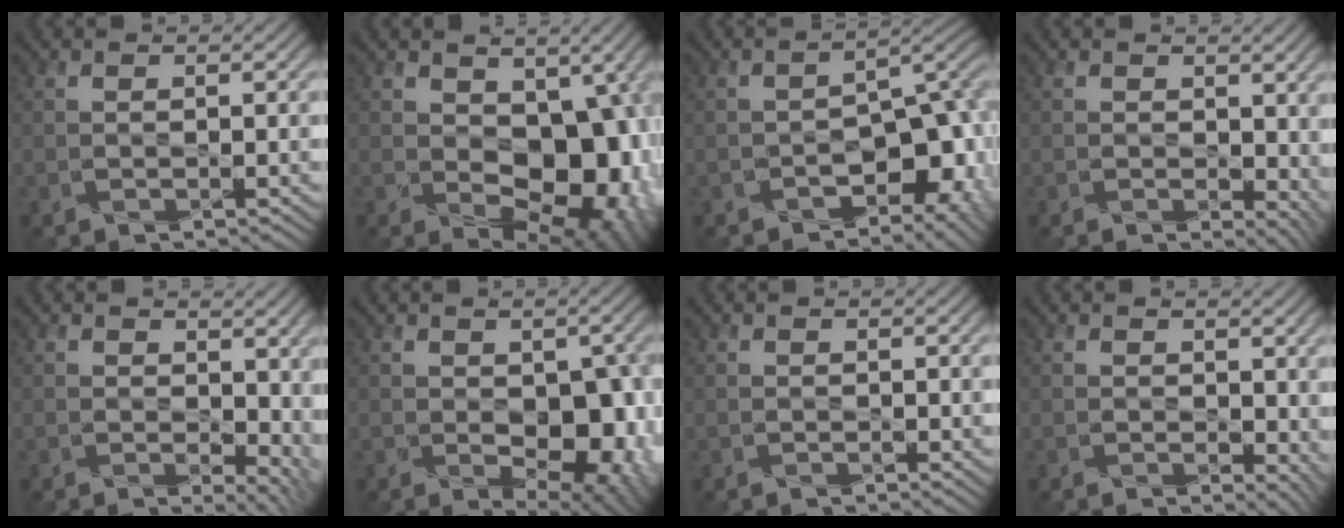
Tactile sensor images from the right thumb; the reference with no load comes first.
{"total": 11.3, "force": [0.0, 7.4, 8.5], "torque": [-0.123, -0.021, 0.012]}
{"total": 9.9, "force": [-4.7, 6.0, 6.3], "torque": [-0.076, -0.028, -0.074]}
{"total": 5.5, "force": [0.5, 3.8, 3.9], "torque": [-0.049, -0.019, 0.021]}
{"total": 8.1, "force": [0.8, 5.5, 5.9], "torque": [-0.080, -0.028, 0.039]}
{"total": 10.3, "force": [-2.1, 6.0, 8.1], "torque": [-0.108, -0.041, -0.010]}
{"total": 0.5, "force": [0.0, 0.4, 0.3], "torque": [-0.006, 0.000, 0.001]}
{"total": 4.2, "force": [0.4, 2.9, 3.0], "torque": [-0.040, -0.015, 0.015]}